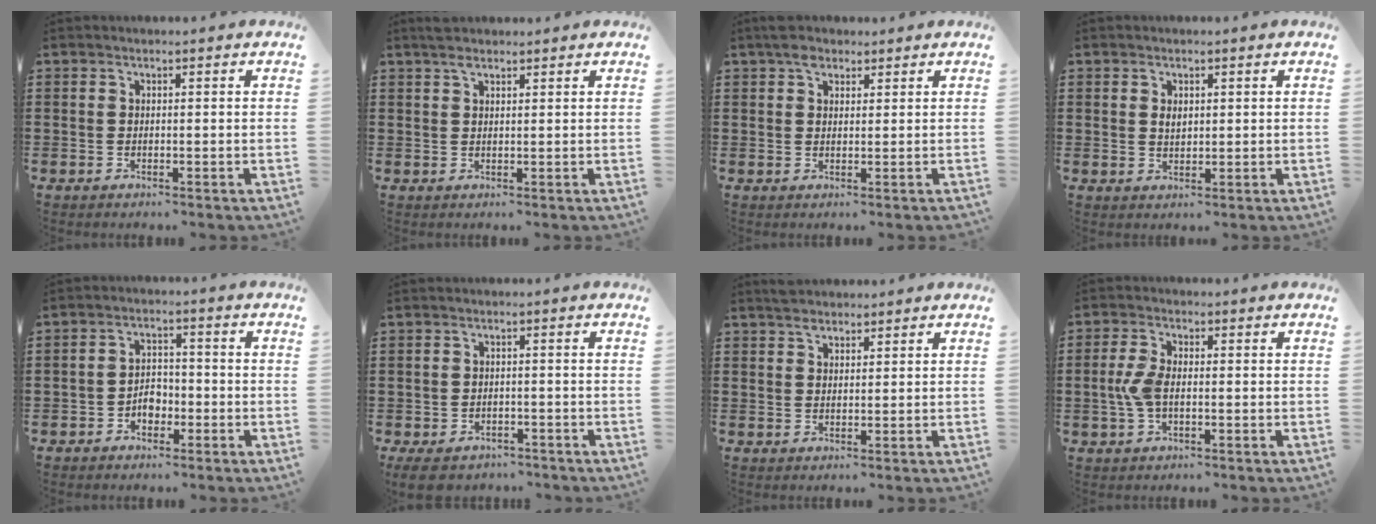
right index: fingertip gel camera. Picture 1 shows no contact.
{"total": 1.8, "force": [1.5, 0.6, 0.8], "torque": [-0.020, 0.003, 0.028]}
{"total": 2.9, "force": [2.1, 1.5, 1.3], "torque": [-0.024, 0.003, 0.038]}
{"total": 1.5, "force": [0.5, 1.0, 1.0], "torque": [-0.022, 0.005, 0.009]}
{"total": 3.3, "force": [-1.6, 2.3, 1.7], "torque": [-0.035, 0.006, -0.033]}
{"total": 2.9, "force": [-2.8, 0.9, 0.5], "torque": [-0.027, -0.002, -0.061]}
{"total": 2.1, "force": [1.9, 0.8, 0.4], "torque": [-0.011, 0.003, 0.036]}
{"total": 4.4, "force": [-0.6, 2.1, 3.8], "torque": [-0.099, -0.006, -0.018]}